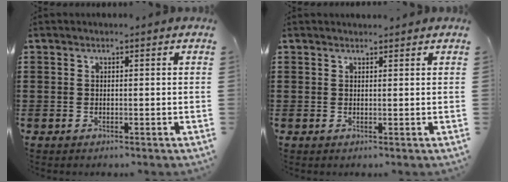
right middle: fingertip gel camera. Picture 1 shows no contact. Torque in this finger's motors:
{"motor_torque": [-0.16, -0.16, 0.00, 0.00]}